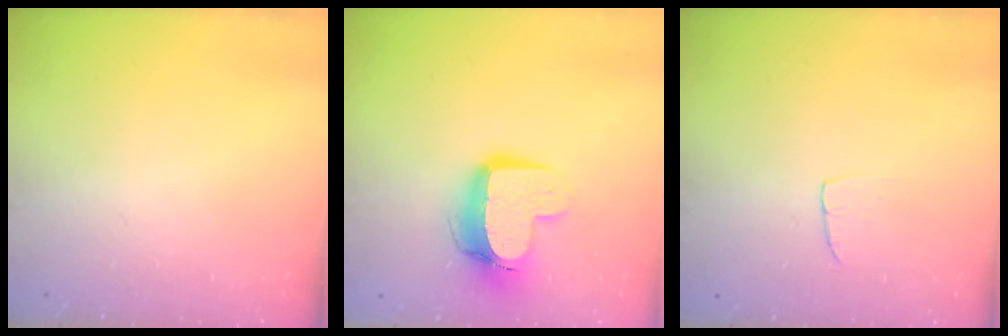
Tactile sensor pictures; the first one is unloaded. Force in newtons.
{"total": 12.2, "press": 12.1, "slide": 1.2}
{"total": 3.8, "press": 3.7, "slide": 0.2}